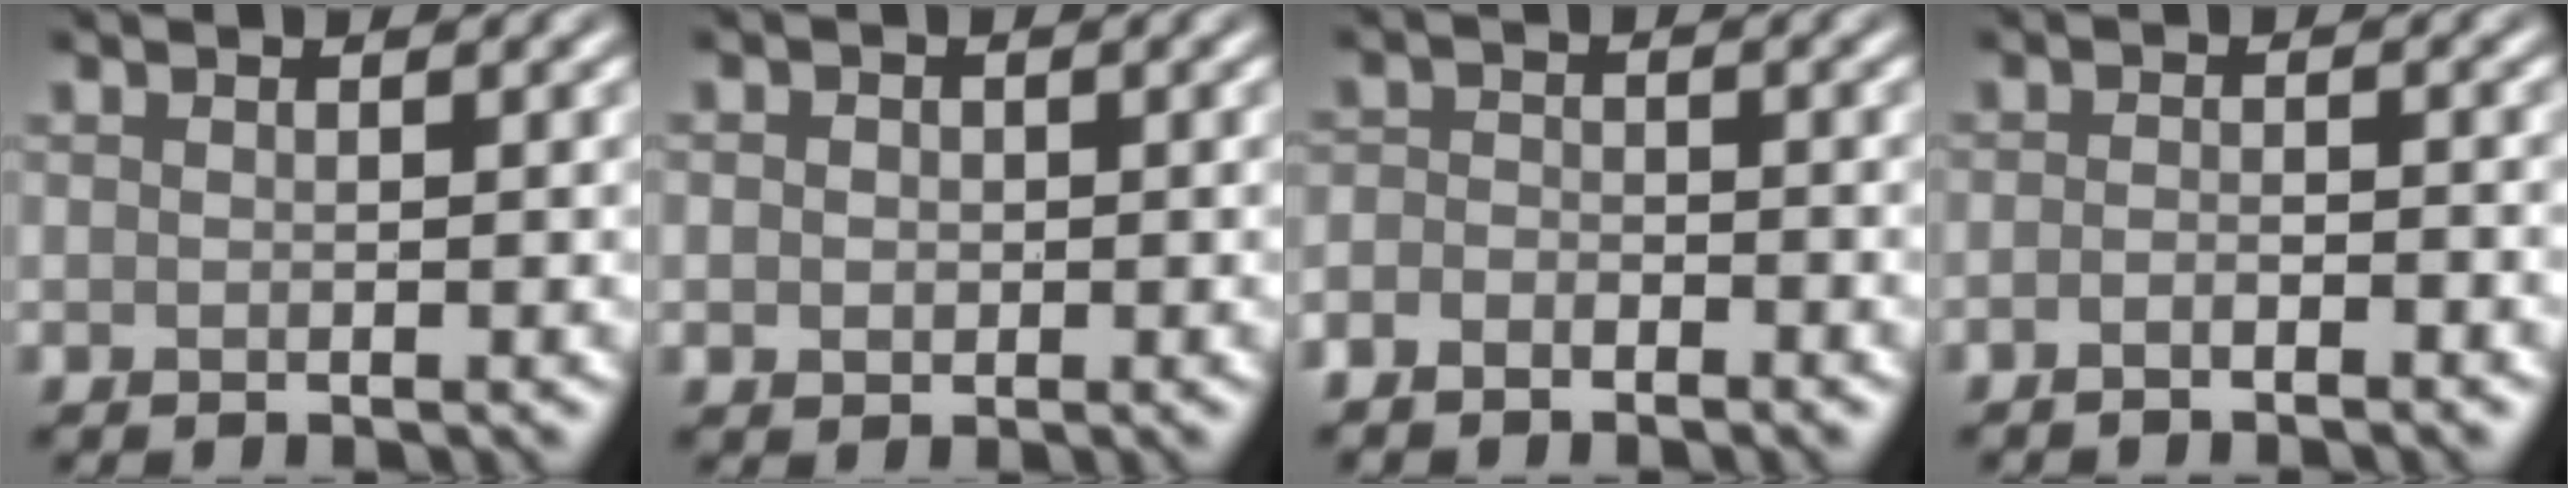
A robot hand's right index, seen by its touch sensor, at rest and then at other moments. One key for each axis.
{"total": 1.6, "fx": 0.1, "fy": 1.4, "fz": 0.7, "tx": -0.005, "ty": 0.006, "tz": -0.005}
{"total": 2.2, "fx": -1.7, "fy": 1.2, "fz": 0.8, "tx": -0.013, "ty": 0.001, "tz": -0.038}
{"total": 1.8, "fx": -1.3, "fy": 0.3, "fz": 1.2, "tx": -0.022, "ty": 0.001, "tz": -0.025}